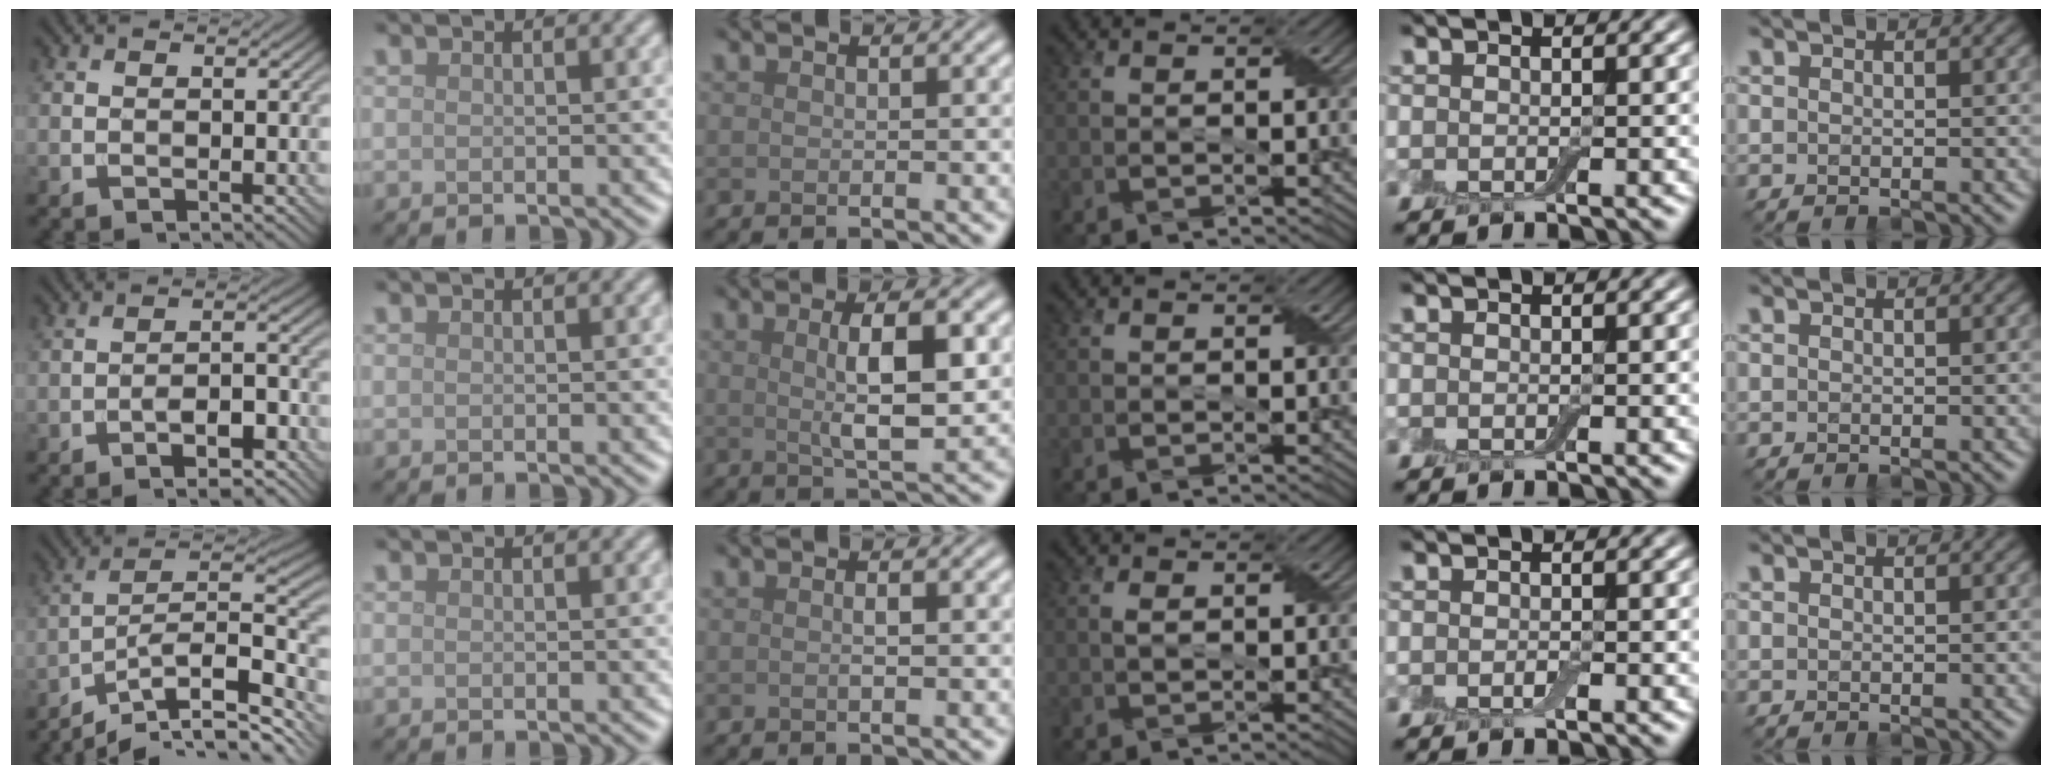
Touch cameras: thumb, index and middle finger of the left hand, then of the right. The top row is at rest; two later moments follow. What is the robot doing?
{"motion": "wrap", "object": "adhesive wrap"}